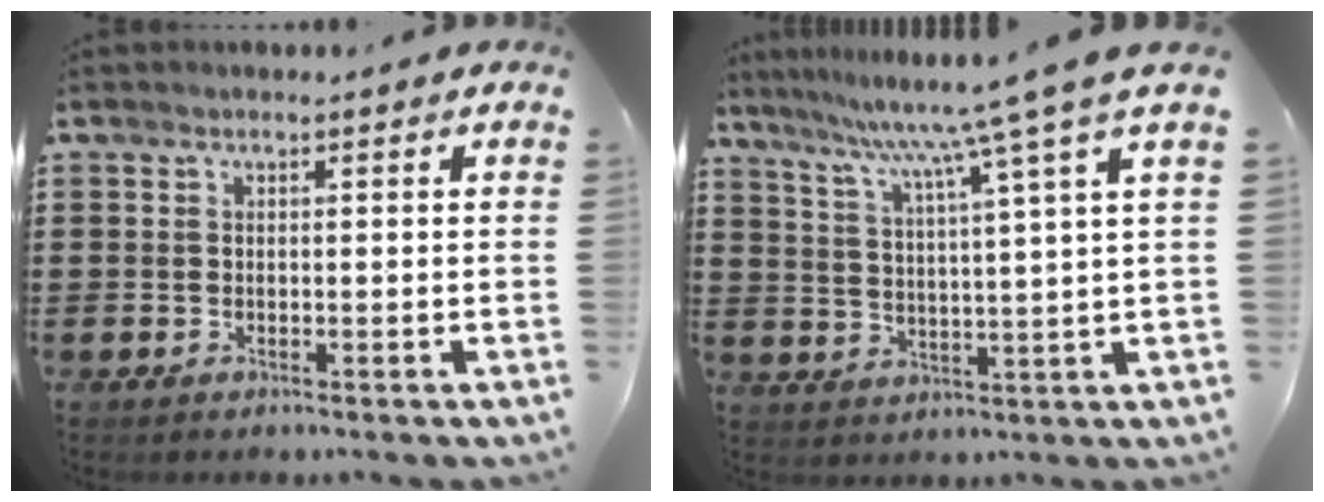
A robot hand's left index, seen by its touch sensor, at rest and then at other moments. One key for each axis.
{"total": 9.0, "fx": 6.9, "fy": -2.1, "fz": 5.3, "tx": -0.130, "ty": -0.039, "tz": 0.105}